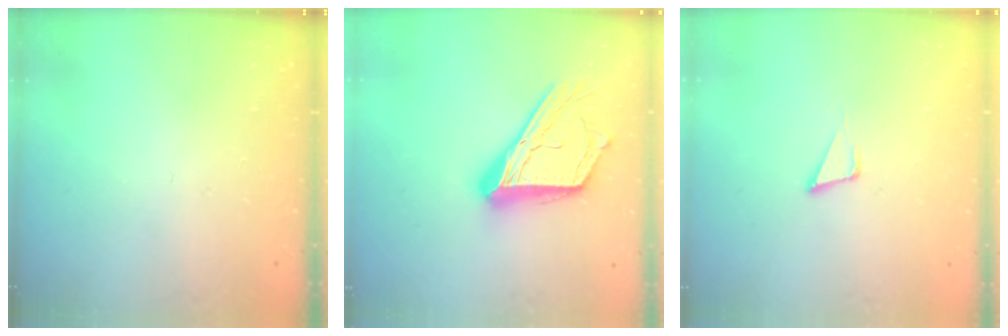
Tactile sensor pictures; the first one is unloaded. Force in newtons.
{"total": 20.1, "press": 20.1, "slide": 1.7}
{"total": 4.9, "press": 3.9, "slide": 3.0}